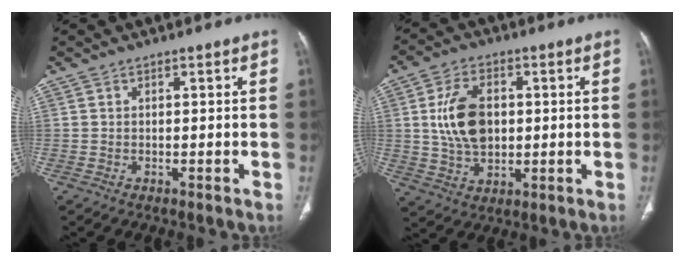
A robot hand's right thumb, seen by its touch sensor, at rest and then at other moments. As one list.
[{"total": 11.2, "force": [1.3, 7.3, 8.4], "torque": [-0.142, -0.002, 0.030]}]